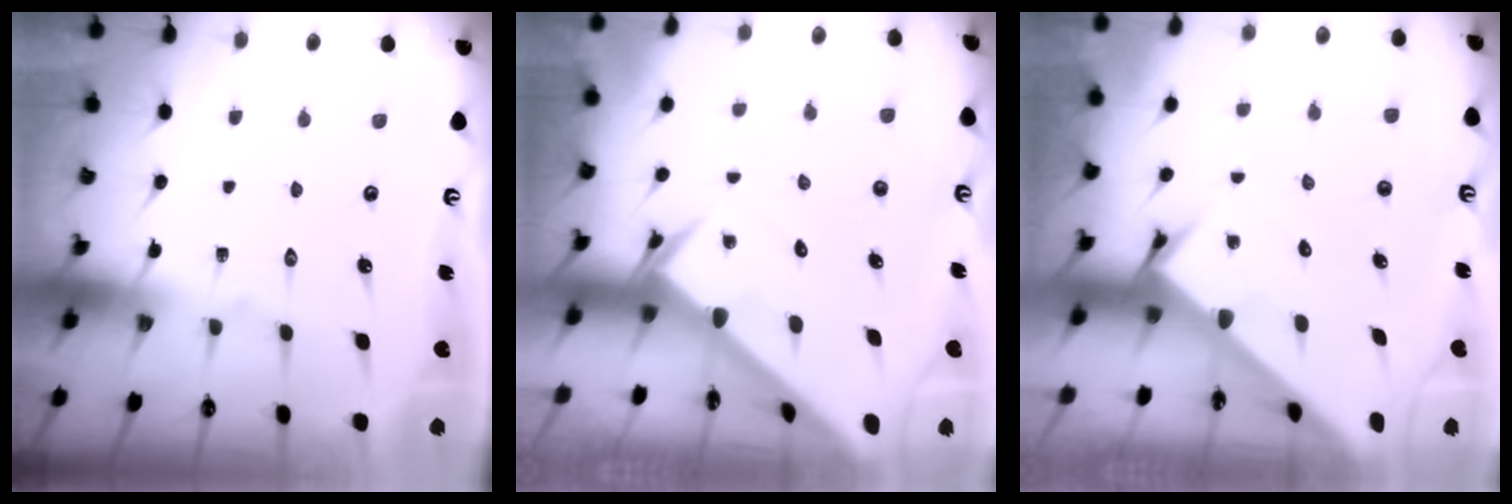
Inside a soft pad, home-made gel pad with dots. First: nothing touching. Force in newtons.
{"total": 3.0, "press": 3.0, "slide": 0.2}
{"total": 2.8, "press": 2.8, "slide": 0.3}